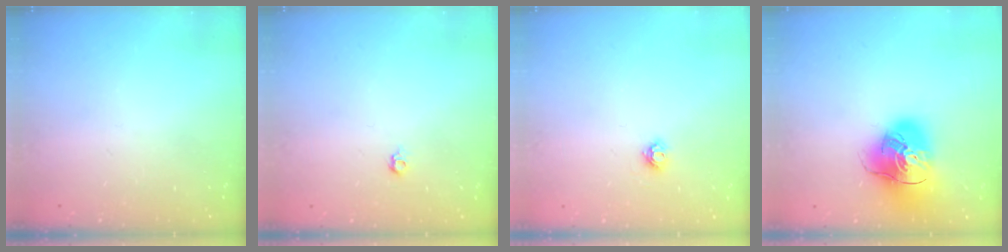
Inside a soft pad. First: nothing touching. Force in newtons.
{"total": 3.9, "press": 3.8, "slide": 0.8}
{"total": 4.3, "press": 4.3, "slide": 0.6}
{"total": 17.7, "press": 17.5, "slide": 2.5}